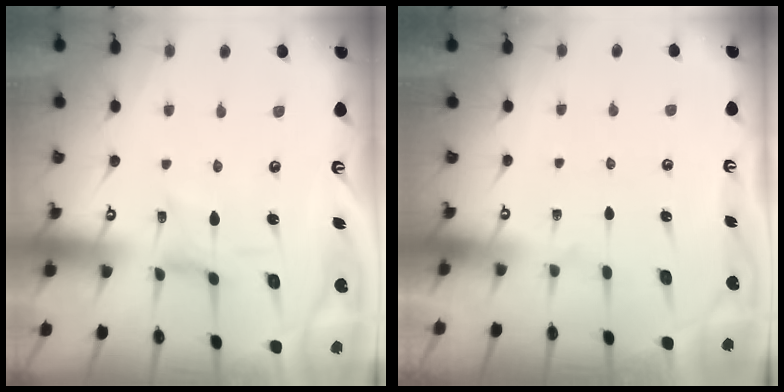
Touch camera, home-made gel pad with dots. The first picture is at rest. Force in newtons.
{"total": 0.0}